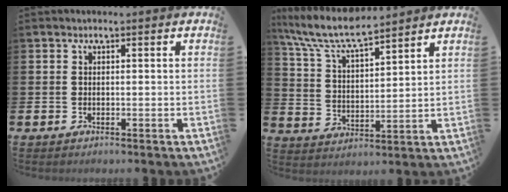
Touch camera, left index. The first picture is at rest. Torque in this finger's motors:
{"motor_torque": [1.12, -1.02, 0.28, 0.21]}